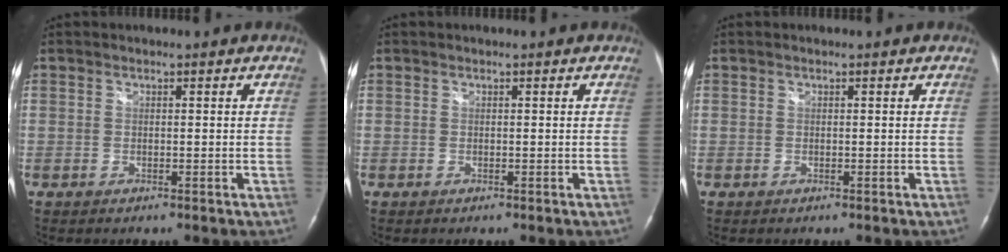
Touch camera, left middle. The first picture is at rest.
{"total": 0.0}
{"total": 0.0}